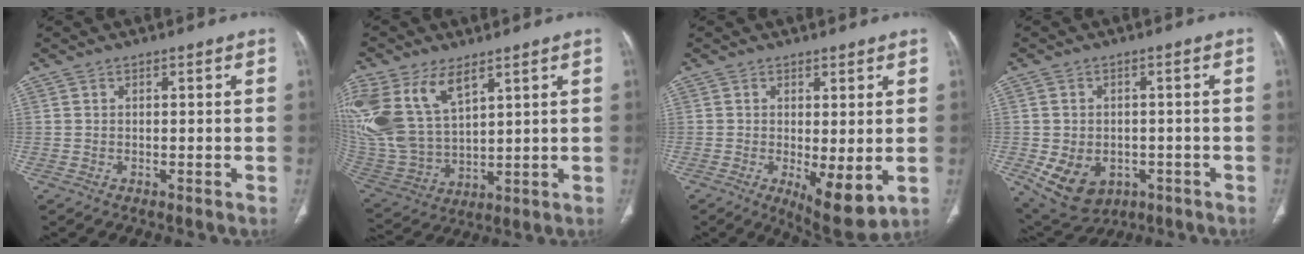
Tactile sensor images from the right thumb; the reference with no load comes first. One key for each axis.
{"total": 18.4, "fx": 8.9, "fy": 10.1, "fz": 12.6, "tx": -0.273, "ty": -0.023, "tz": 0.190}
{"total": 8.1, "fx": -1.4, "fy": 2.8, "fz": 7.4, "tx": -0.110, "ty": -0.026, "tz": -0.013}
{"total": 11.6, "fx": -3.9, "fy": 8.9, "fz": 6.5, "tx": -0.110, "ty": 0.013, "tz": -0.039}